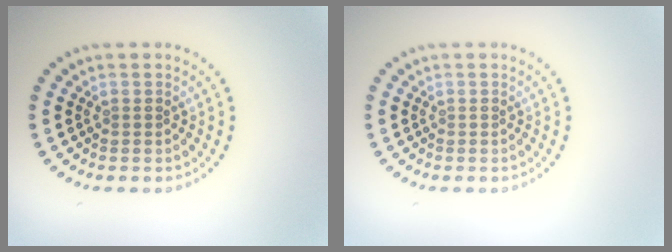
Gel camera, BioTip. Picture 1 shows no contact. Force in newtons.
{"total": 0.0}